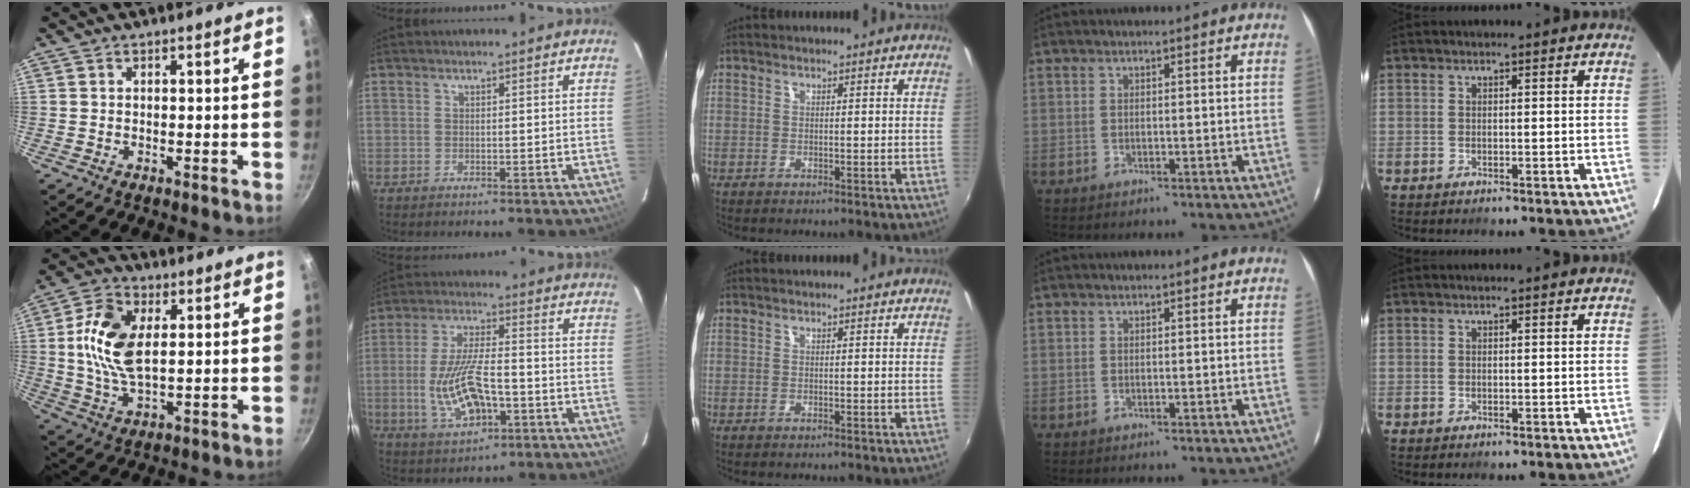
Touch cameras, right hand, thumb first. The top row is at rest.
{"thumb": {"total": 12.3, "force": [2.2, 6.8, 10.0], "torque": [-0.187, 0.003, 0.038]}, "index": {"total": 12.7, "force": [-3.6, 5.1, 11.0], "torque": [-0.230, -0.004, -0.057]}}